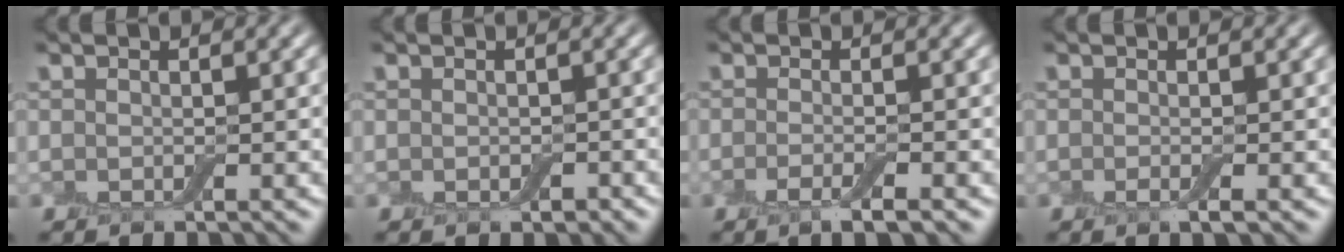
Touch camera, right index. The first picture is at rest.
{"total": 0.9, "force": [-0.3, 0.6, 0.6], "torque": [-0.009, -0.002, -0.004]}
{"total": 2.4, "force": [-1.2, 0.5, 2.0], "torque": [-0.031, -0.003, -0.026]}
{"total": 1.1, "force": [-0.4, 0.2, 1.1], "torque": [-0.020, -0.007, -0.008]}